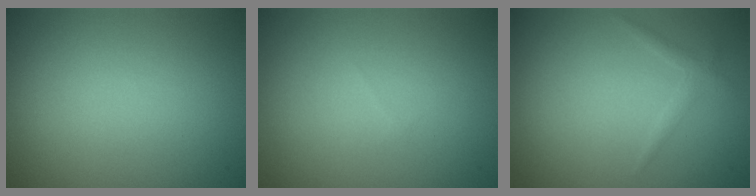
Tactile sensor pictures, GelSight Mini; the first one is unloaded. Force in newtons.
{"total": 0.0}
{"total": 1.0, "press": 1.0, "slide": 0.0}